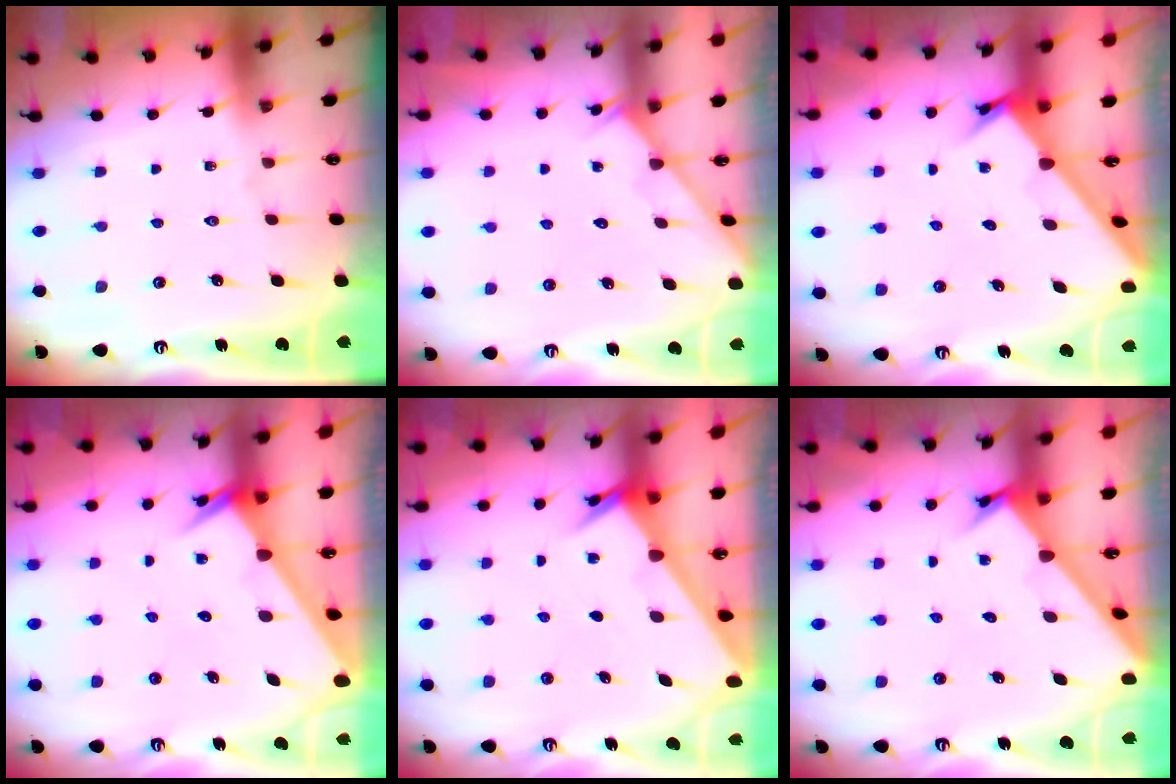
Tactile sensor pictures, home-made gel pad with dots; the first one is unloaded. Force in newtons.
{"total": 2.9, "press": 2.9, "slide": 0.3}
{"total": 2.6, "press": 2.6, "slide": 0.3}
{"total": 2.8, "press": 2.8, "slide": 0.1}
{"total": 2.8, "press": 2.8, "slide": 0.2}
{"total": 1.8, "press": 1.8, "slide": 0.2}